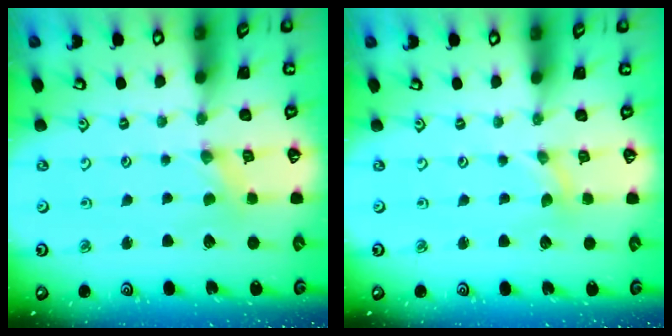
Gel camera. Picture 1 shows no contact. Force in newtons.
{"total": 0.0}